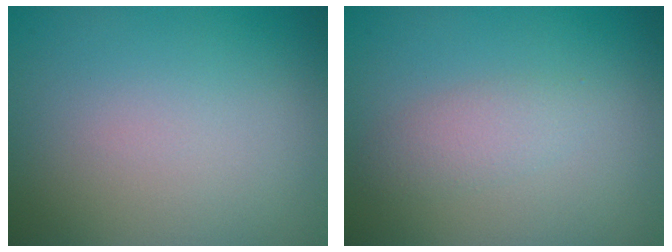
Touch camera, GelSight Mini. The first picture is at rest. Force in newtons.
{"total": 1.8, "press": 1.8, "slide": 0.0}